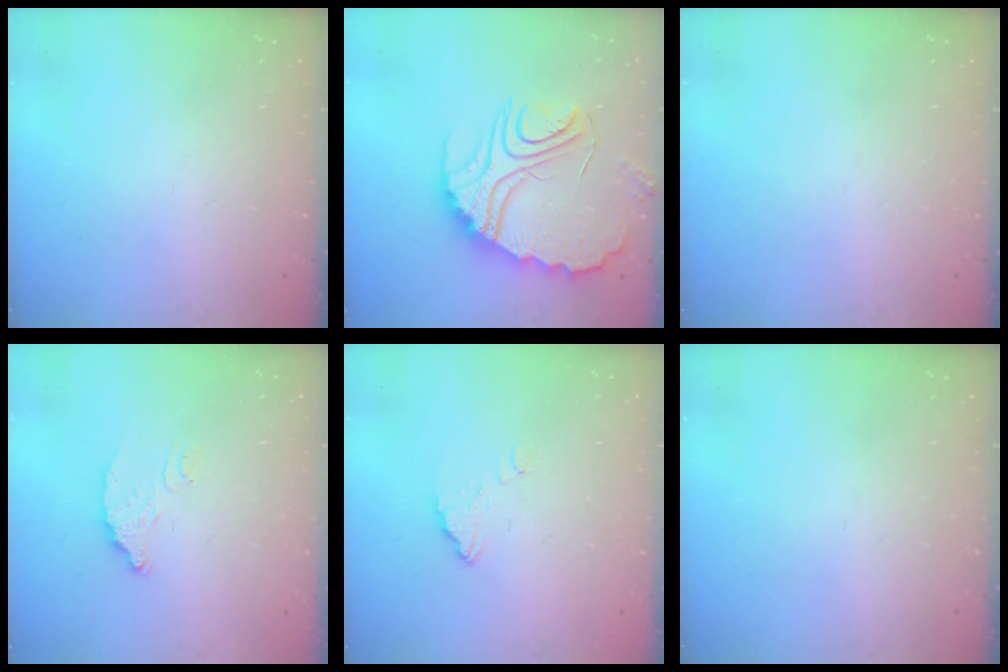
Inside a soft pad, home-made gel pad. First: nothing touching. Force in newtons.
{"total": 15.2, "press": 15.1, "slide": 1.4}
{"total": 0.0}
{"total": 6.7, "press": 6.7, "slide": 0.3}
{"total": 4.4, "press": 4.4, "slide": 0.4}
{"total": 0.0}